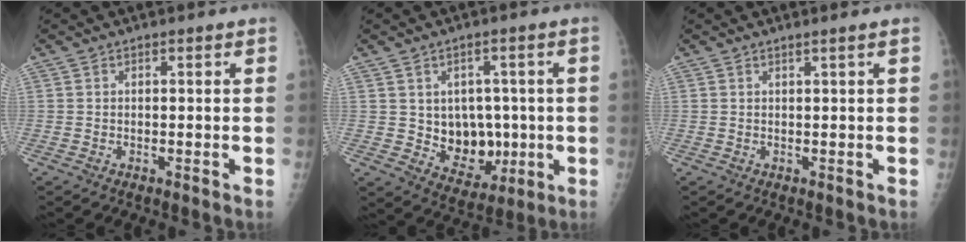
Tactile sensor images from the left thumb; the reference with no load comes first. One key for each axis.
{"total": 10.0, "fx": -0.2, "fy": 7.9, "fz": 6.1, "tx": -0.039, "ty": -0.006, "tz": 0.018}
{"total": 1.0, "fx": 0.5, "fy": -0.5, "fz": 0.8, "tx": -0.023, "ty": -0.007, "tz": 0.015}